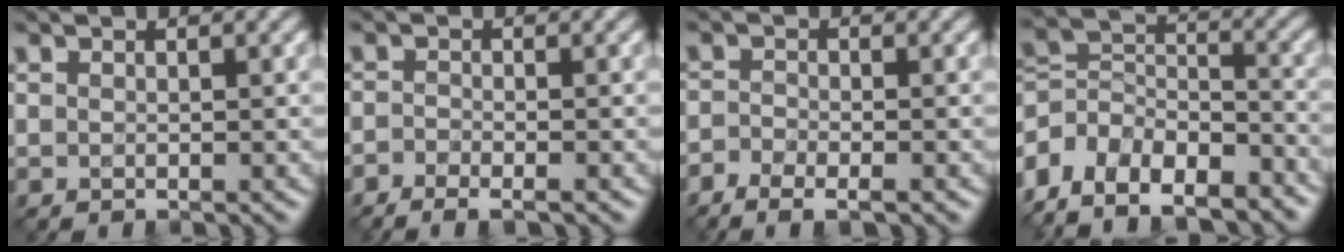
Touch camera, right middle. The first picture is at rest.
{"total": 2.8, "force": [-2.0, 1.0, 1.8], "torque": [-0.020, -0.005, -0.032]}
{"total": 3.6, "force": [-2.3, 1.5, 2.3], "torque": [-0.027, -0.010, -0.036]}
{"total": 10.3, "force": [-7.1, 5.7, 4.7], "torque": [-0.101, -0.002, -0.127]}